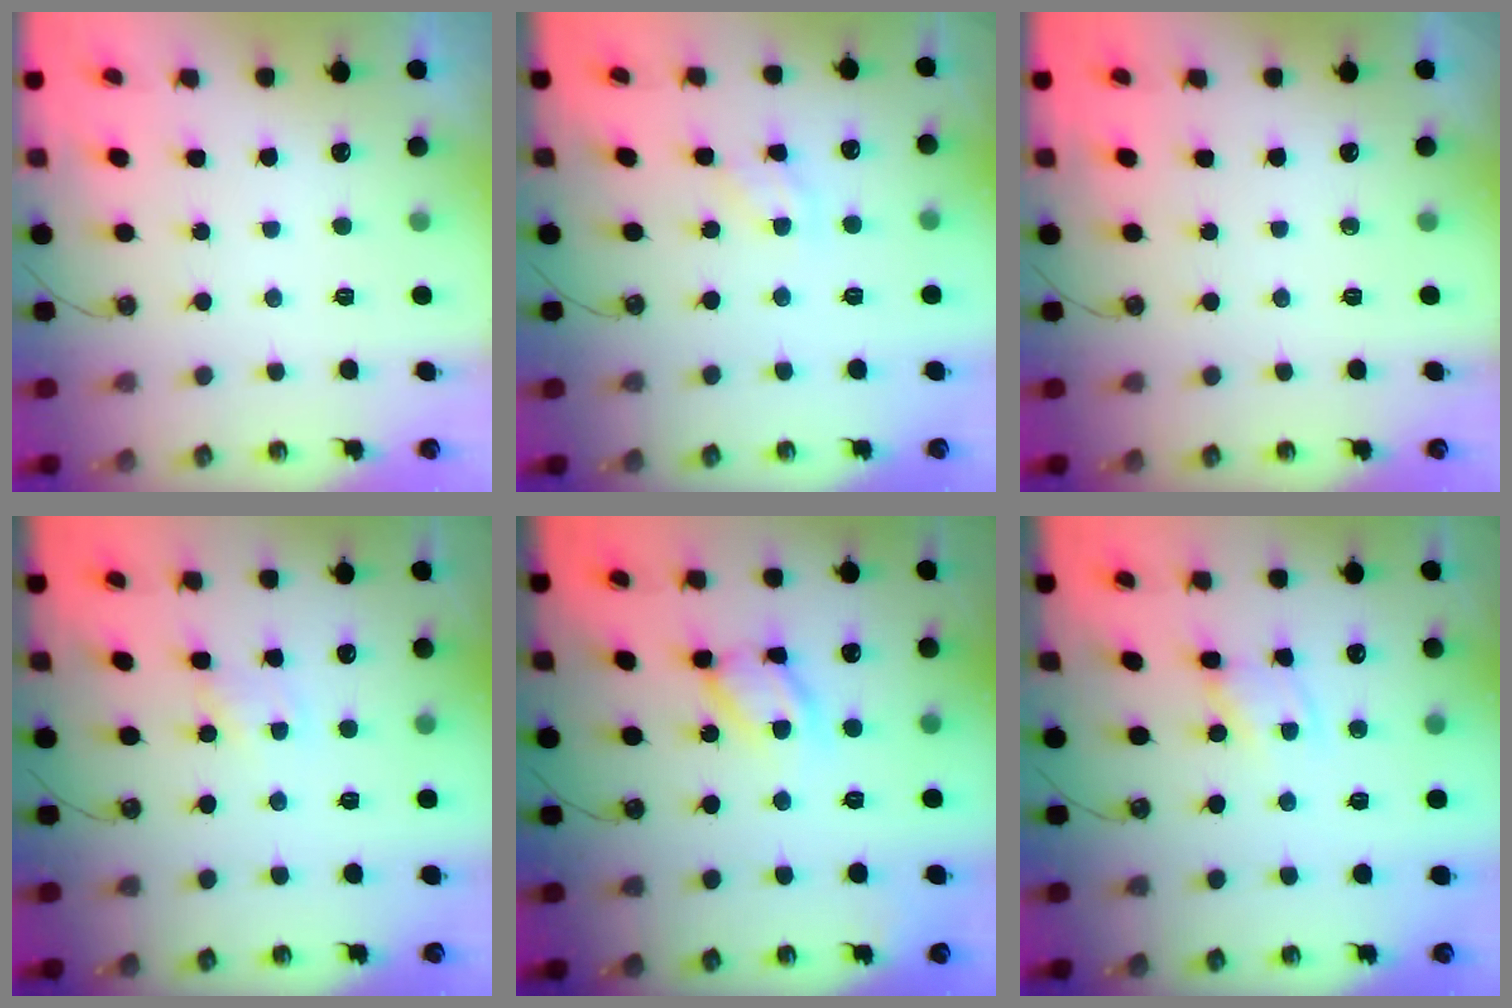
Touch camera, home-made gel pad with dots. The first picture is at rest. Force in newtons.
{"total": 4.2, "press": 4.2, "slide": 0.2}
{"total": 0.0}
{"total": 2.7, "press": 2.7, "slide": 0.4}
{"total": 12.8, "press": 12.8, "slide": 0.9}
{"total": 1.4, "press": 1.4, "slide": 0.2}